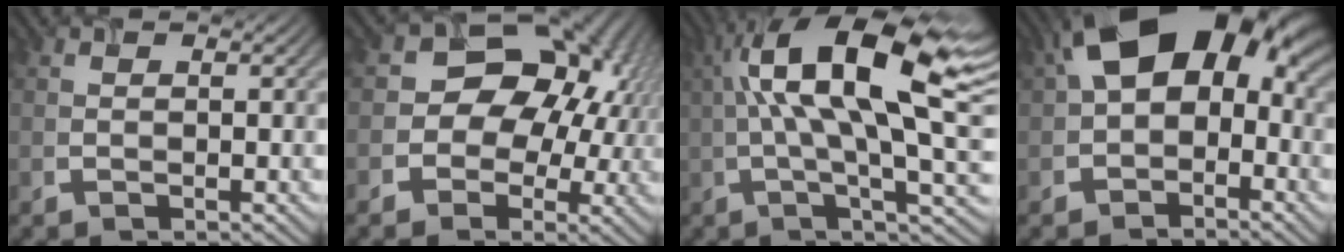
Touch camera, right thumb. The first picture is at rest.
{"total": 13.4, "force": [1.3, 11.0, 7.6], "torque": [-0.102, 0.017, -0.014]}
{"total": 17.1, "force": [3.9, 4.6, 16.0], "torque": [-0.287, 0.030, 0.075]}
{"total": 12.5, "force": [2.0, 8.2, 9.3], "torque": [-0.153, 0.007, 0.023]}